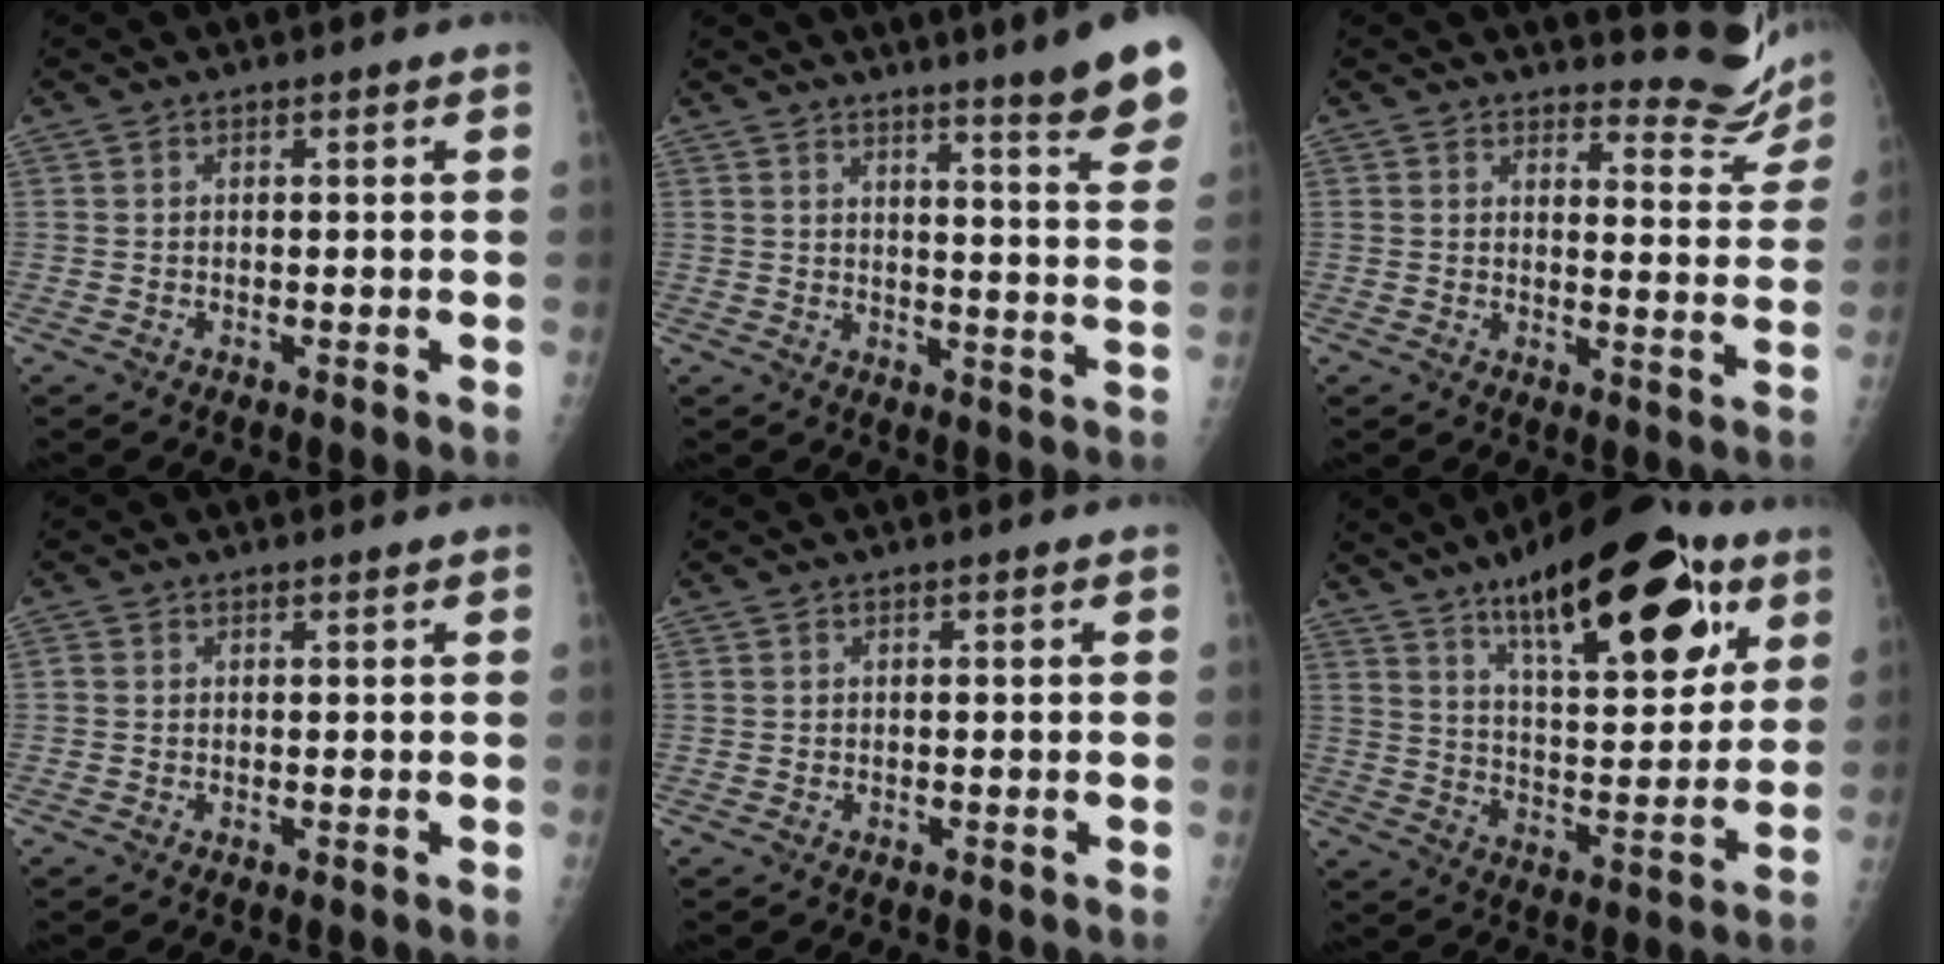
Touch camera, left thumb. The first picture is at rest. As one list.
[{"total": 14.7, "force": [10.8, 0.5, 10.0], "torque": [-0.107, -0.068, 0.126]}, {"total": 9.3, "force": [9.1, 1.9, -0.1], "torque": [0.029, -0.103, 0.096]}, {"total": 0.6, "force": [0.2, 0.4, 0.4], "torque": [-0.007, -0.001, 0.001]}, {"total": 0.0}, {"total": 25.6, "force": [13.7, 9.4, 19.5], "torque": [-0.255, -0.041, 0.213]}]